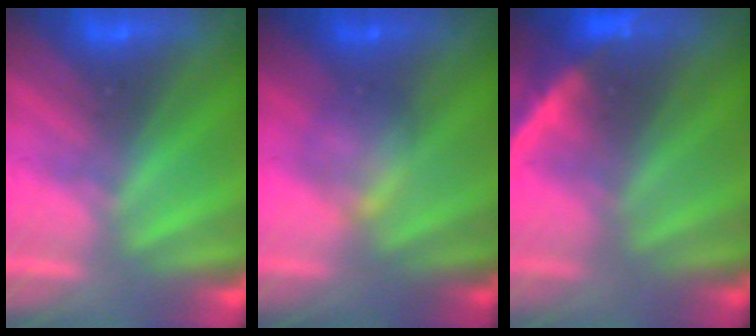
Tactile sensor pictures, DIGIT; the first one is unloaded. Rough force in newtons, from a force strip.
{"total": 2.1}
{"total": 2.2}